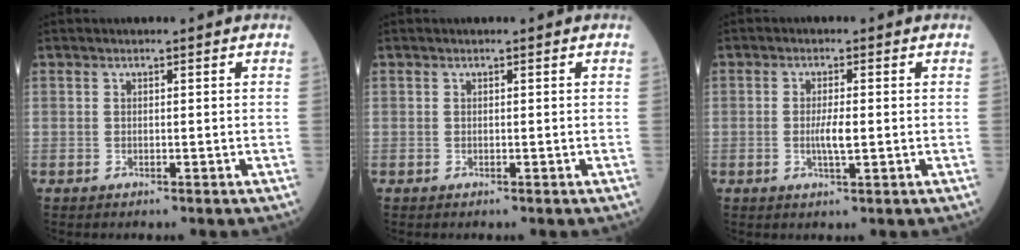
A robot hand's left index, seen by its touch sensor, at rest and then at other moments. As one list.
[{"total": 0.0}, {"total": 3.1, "force": [-0.4, 0.5, 3.0], "torque": [-0.061, -0.003, -0.007]}]